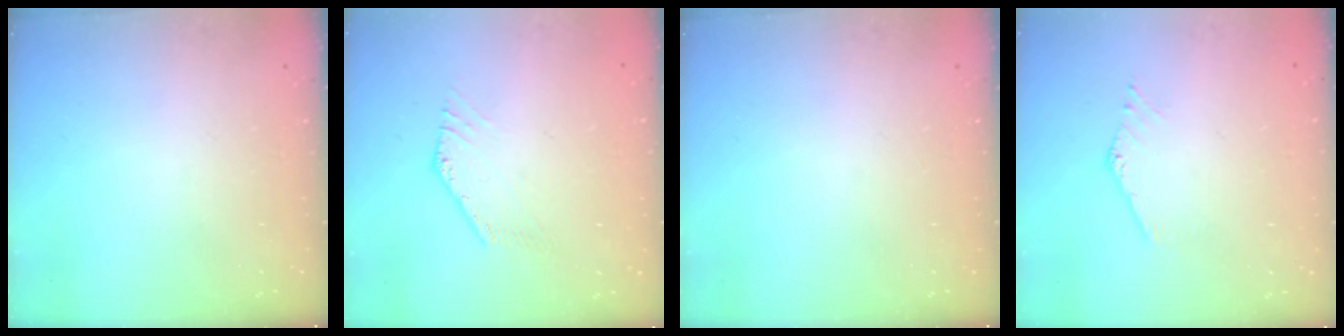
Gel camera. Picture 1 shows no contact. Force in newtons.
{"total": 1.0, "press": 1.0, "slide": 0.2}
{"total": 0.0}
{"total": 1.9, "press": 1.9, "slide": 0.1}